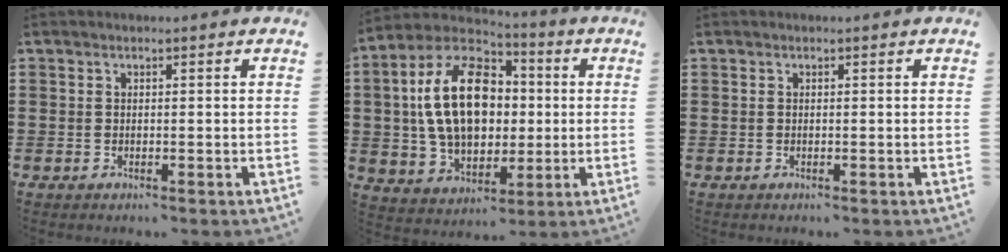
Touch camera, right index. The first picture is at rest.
{"total": 16.5, "force": [1.2, 10.6, 12.5], "torque": [-0.279, 0.016, 0.018]}
{"total": 0.0}